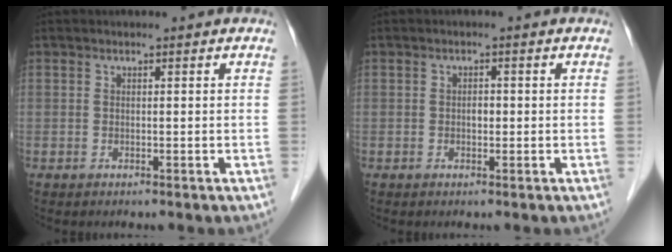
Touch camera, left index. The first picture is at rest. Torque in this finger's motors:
{"motor_torque": [0.01, 0.01, 0.00, 0.00]}